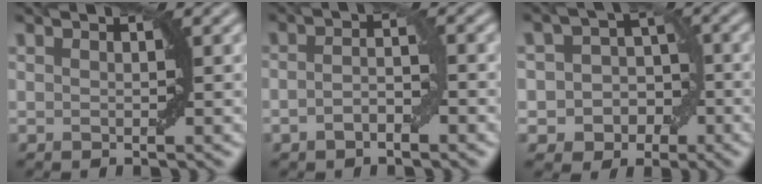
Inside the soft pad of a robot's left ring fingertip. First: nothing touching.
{"total": 2.6, "force": [-1.0, 1.0, 2.2], "torque": [-0.042, 0.003, -0.021]}
{"total": 5.6, "force": [-1.8, 5.0, 1.9], "torque": [-0.009, 0.021, -0.047]}